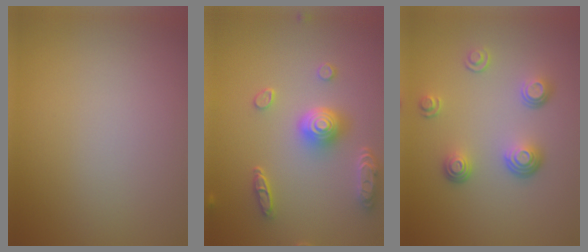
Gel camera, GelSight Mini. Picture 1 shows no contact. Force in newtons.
{"total": 4.9, "press": 3.9, "slide": 3.0}
{"total": 3.5, "press": 2.7, "slide": 2.3}